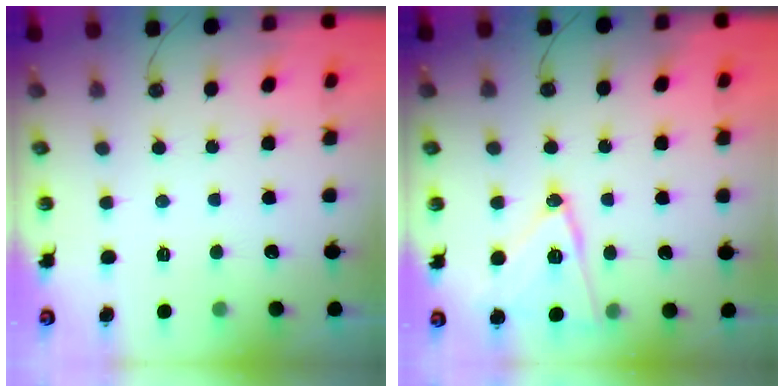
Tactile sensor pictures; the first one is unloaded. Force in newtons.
{"total": 14.0, "press": 13.9, "slide": 1.4}